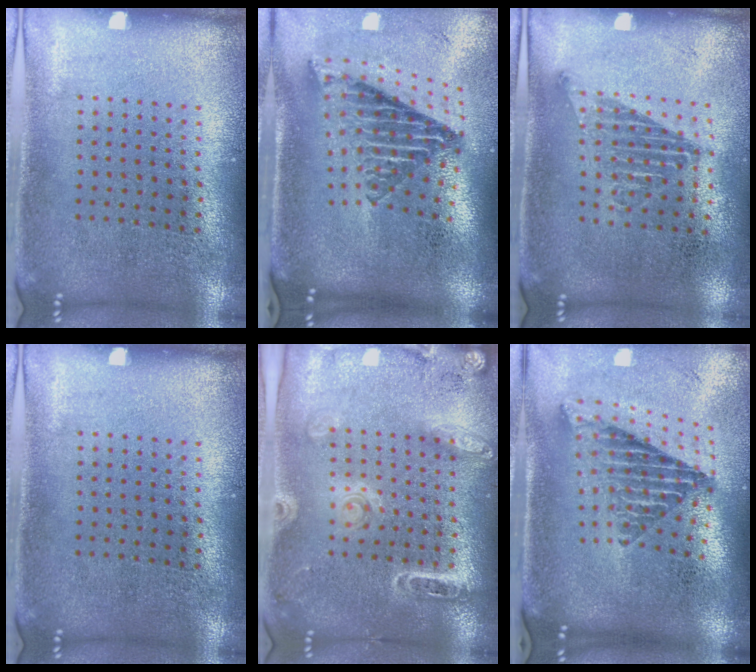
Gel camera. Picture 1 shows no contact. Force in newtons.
{"total": 2.8, "press": 1.7, "slide": 2.2}
{"total": 1.2, "press": 1.0, "slide": 0.7}
{"total": 0.0}
{"total": 1.8, "press": 1.7, "slide": 0.6}
{"total": 2.4, "press": 1.6, "slide": 1.9}